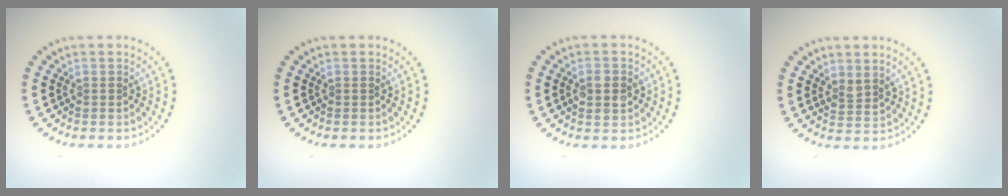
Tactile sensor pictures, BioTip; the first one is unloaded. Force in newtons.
{"total": 0.0}
{"total": 2.8, "press": 2.8, "slide": 0.1}
{"total": 1.4, "press": 1.2, "slide": 0.8}